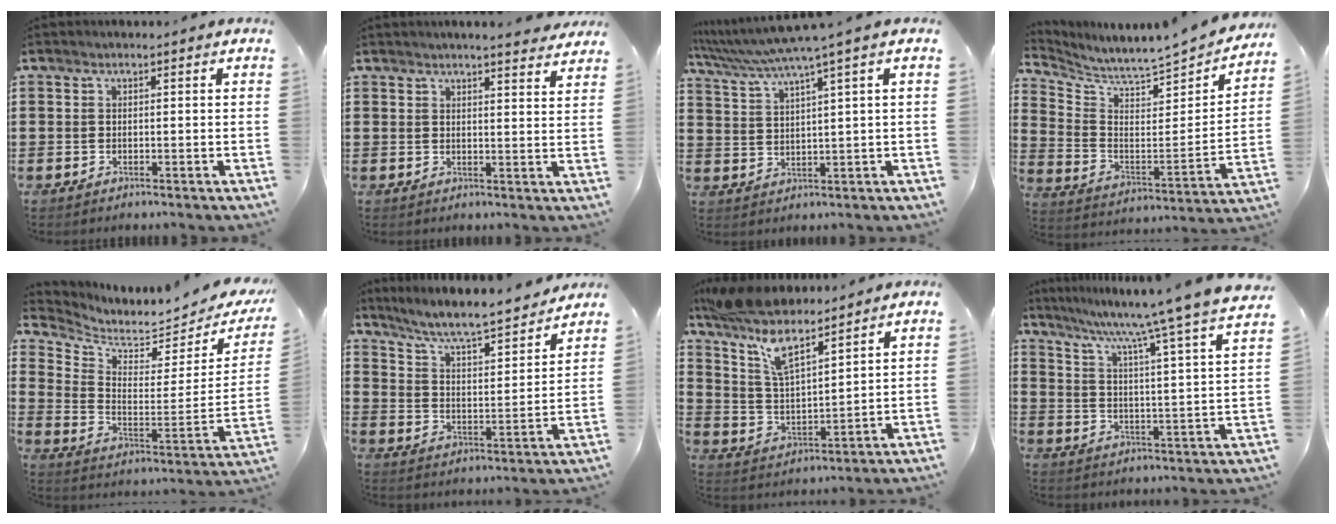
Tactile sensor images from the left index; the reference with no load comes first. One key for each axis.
{"total": 3.2, "fx": 3.1, "fy": -0.4, "fz": 0.8, "tx": -0.017, "ty": -0.011, "tz": 0.055}
{"total": 5.5, "fx": 4.0, "fy": -1.2, "fz": 3.6, "tx": -0.088, "ty": -0.031, "tz": 0.062}
{"total": 4.4, "fx": 4.3, "fy": -0.2, "fz": 1.0, "tx": -0.048, "ty": -0.056, "tz": 0.064}
{"total": 3.8, "fx": 3.7, "fy": 0.3, "fz": 1.0, "tx": -0.047, "ty": -0.052, "tz": 0.059}
{"total": 6.9, "fx": 6.2, "fy": 0.1, "fz": 3.0, "tx": -0.082, "ty": -0.043, "tz": 0.100}
{"total": 9.9, "fx": 7.6, "fy": 1.9, "fz": 6.0, "tx": -0.147, "ty": -0.036, "tz": 0.134}
{"total": 8.2, "fx": 7.0, "fy": -2.0, "fz": 3.9, "tx": -0.096, "ty": -0.065, "tz": 0.103}